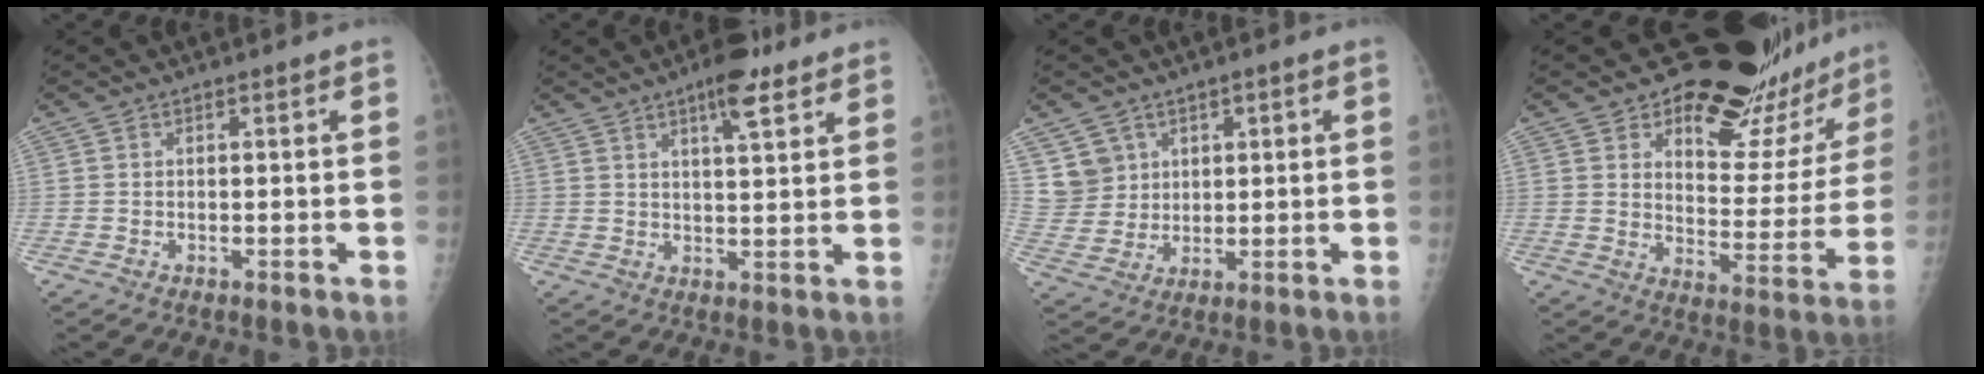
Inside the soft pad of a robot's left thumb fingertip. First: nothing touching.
{"total": 7.4, "force": [4.7, 2.1, 5.3], "torque": [-0.073, -0.021, 0.068]}
{"total": 7.0, "force": [3.4, 6.1, 0.8], "torque": [0.021, -0.026, 0.073]}
{"total": 19.9, "force": [15.9, 8.2, 8.7], "torque": [-0.053, -0.121, 0.206]}